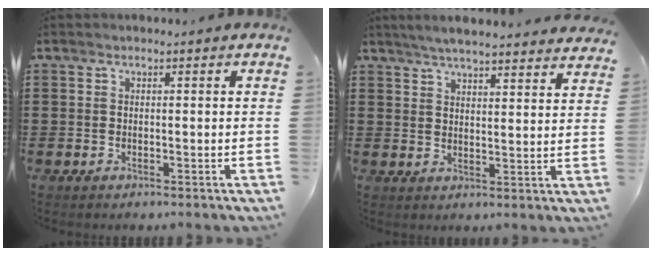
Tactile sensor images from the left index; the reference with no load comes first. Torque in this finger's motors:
{"motor_torque": [2.14, 0.00, 0.27, 0.05]}